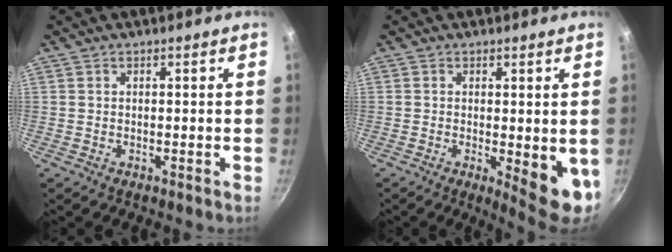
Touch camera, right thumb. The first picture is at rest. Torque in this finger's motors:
{"motor_torque": [-0.22, 0.75, 0.05, -0.06, 0.05]}